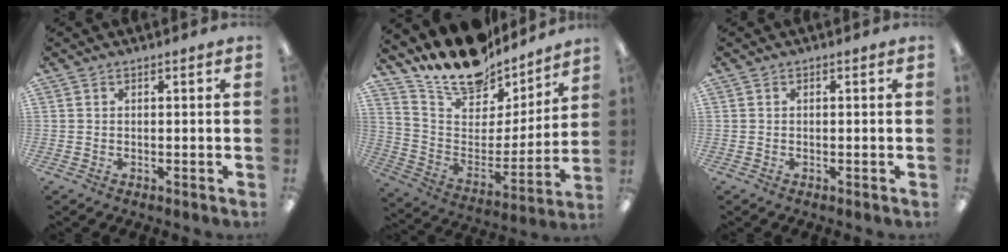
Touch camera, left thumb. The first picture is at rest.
{"total": 16.4, "force": [14.3, 6.7, 4.5], "torque": [-0.096, -0.120, 0.254]}
{"total": 0.0}